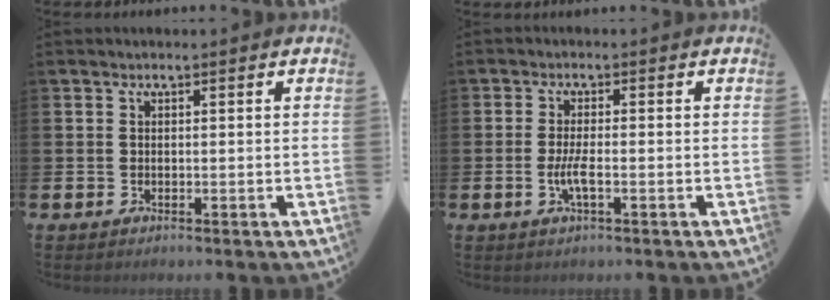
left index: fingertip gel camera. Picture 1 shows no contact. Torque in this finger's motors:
{"motor_torque": [0.49, 0.37, 0.13, 0.09]}